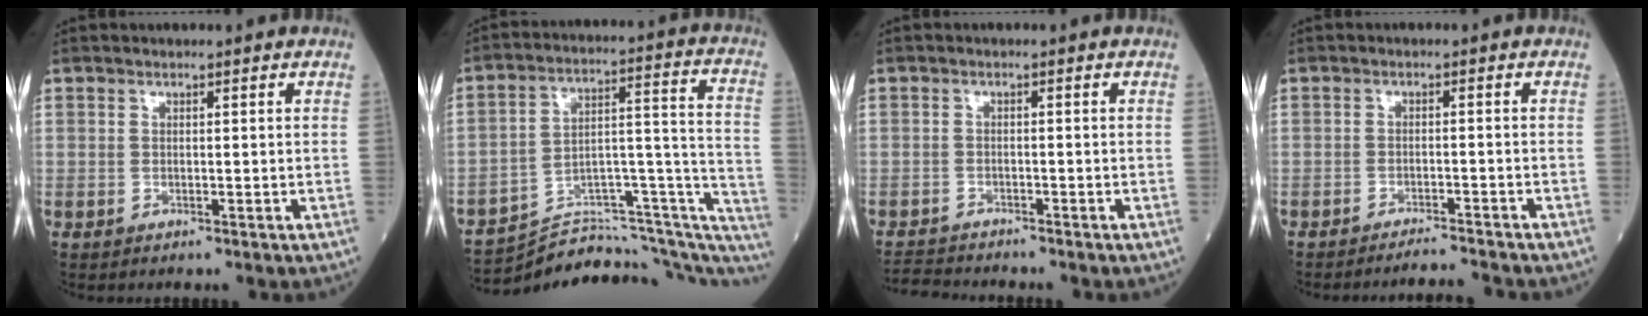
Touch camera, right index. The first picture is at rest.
{"total": 24.9, "force": [-22.5, 3.9, 9.8], "torque": [-0.087, 0.057, -0.318]}
{"total": 3.4, "force": [-3.4, 0.1, -0.2], "torque": [0.003, -0.017, -0.063]}
{"total": 4.4, "force": [-4.3, -0.9, 0.3], "torque": [-0.004, -0.007, -0.066]}